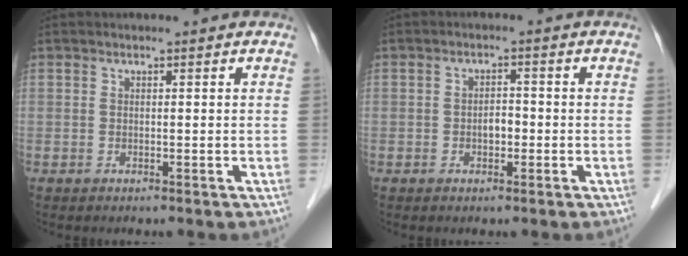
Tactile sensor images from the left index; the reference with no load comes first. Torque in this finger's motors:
{"motor_torque": [-0.07, 0.19, 0.05, 0.00]}